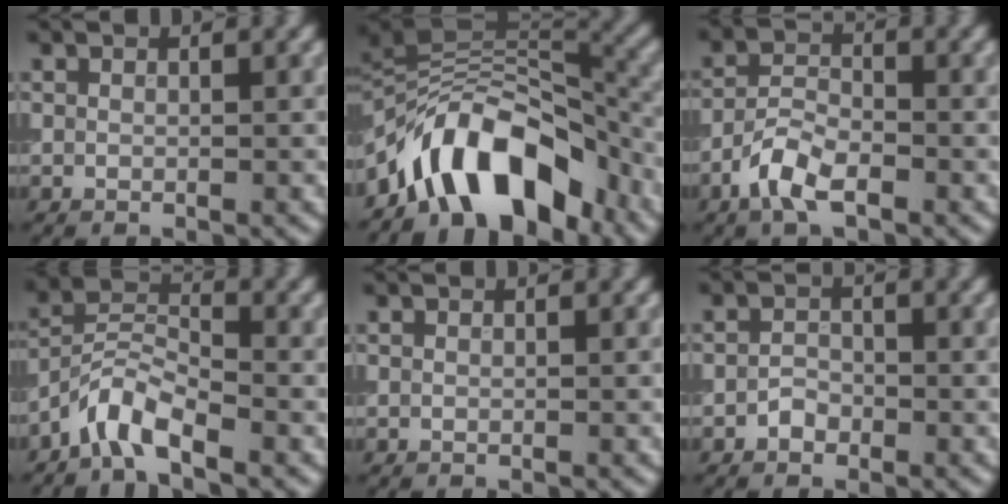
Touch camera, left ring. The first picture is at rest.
{"total": 10.0, "force": [-6.1, 4.7, 6.3], "torque": [-0.072, 0.023, -0.118]}
{"total": 4.0, "force": [-2.5, 1.7, 2.6], "torque": [-0.051, 0.005, -0.057]}
{"total": 4.0, "force": [-3.0, 1.0, 2.3], "torque": [-0.045, 0.013, -0.070]}
{"total": 0.0}
{"total": 1.4, "force": [-0.9, 0.9, 0.5], "torque": [-0.009, 0.002, -0.021]}